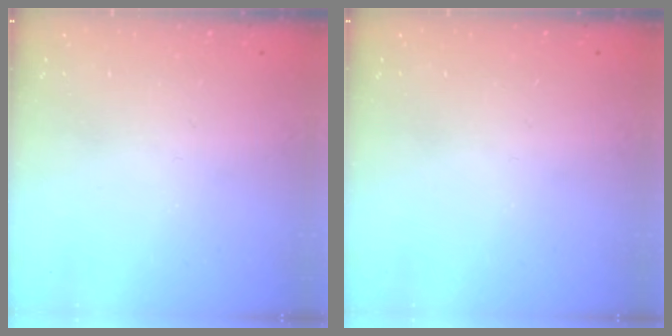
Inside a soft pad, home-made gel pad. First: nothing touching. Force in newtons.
{"total": 0.0}